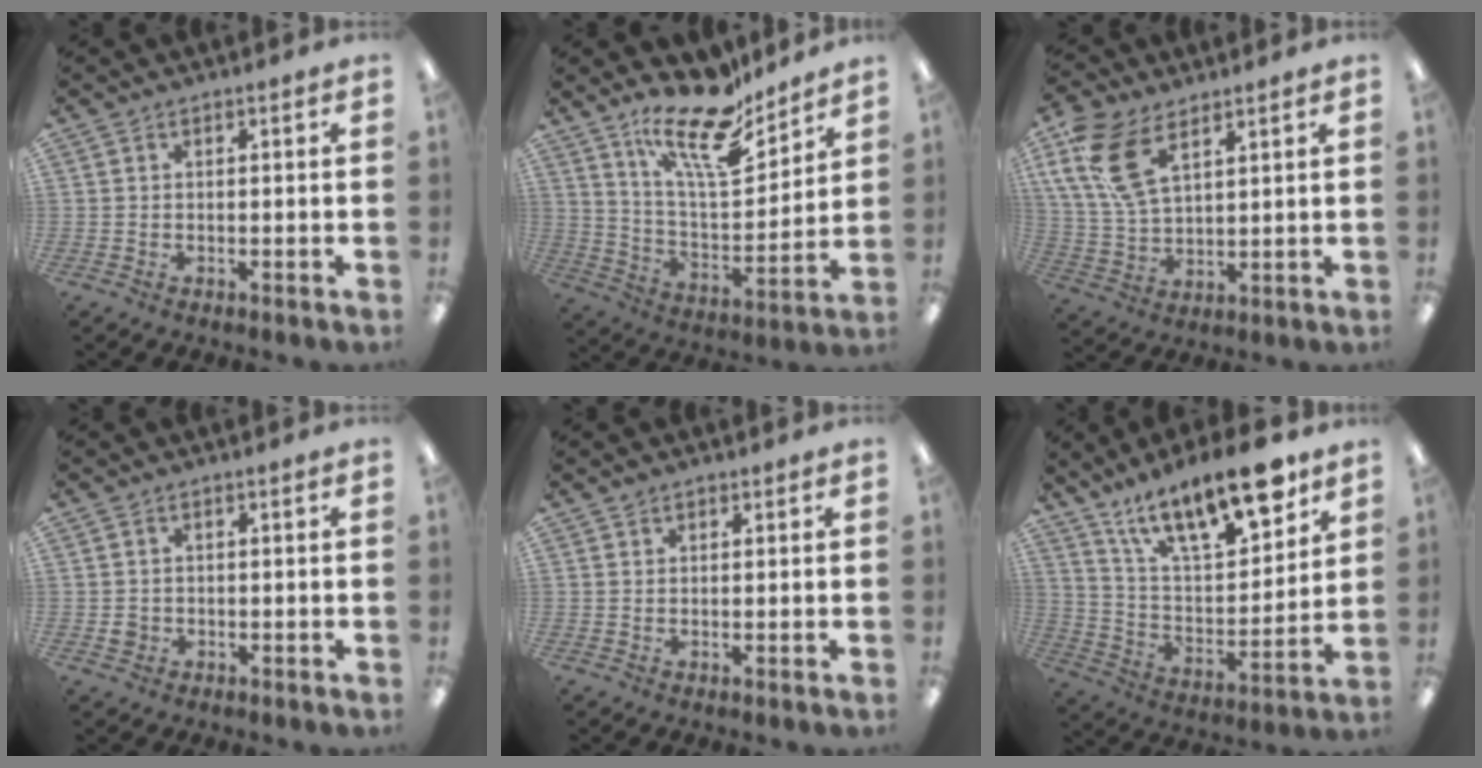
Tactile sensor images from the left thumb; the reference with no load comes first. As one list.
[{"total": 18.1, "force": [13.8, 5.8, 10.2], "torque": [-0.177, -0.089, 0.235]}, {"total": 15.2, "force": [7.9, 7.5, 10.6], "torque": [-0.246, -0.022, 0.141]}, {"total": 2.1, "force": [0.1, 1.8, 1.1], "torque": [-0.022, 0.005, 0.001]}, {"total": 1.1, "force": [0.9, 0.5, 0.4], "torque": [-0.008, 0.000, 0.018]}, {"total": 20.8, "force": [14.9, 6.7, 12.9], "torque": [-0.202, -0.093, 0.249]}]